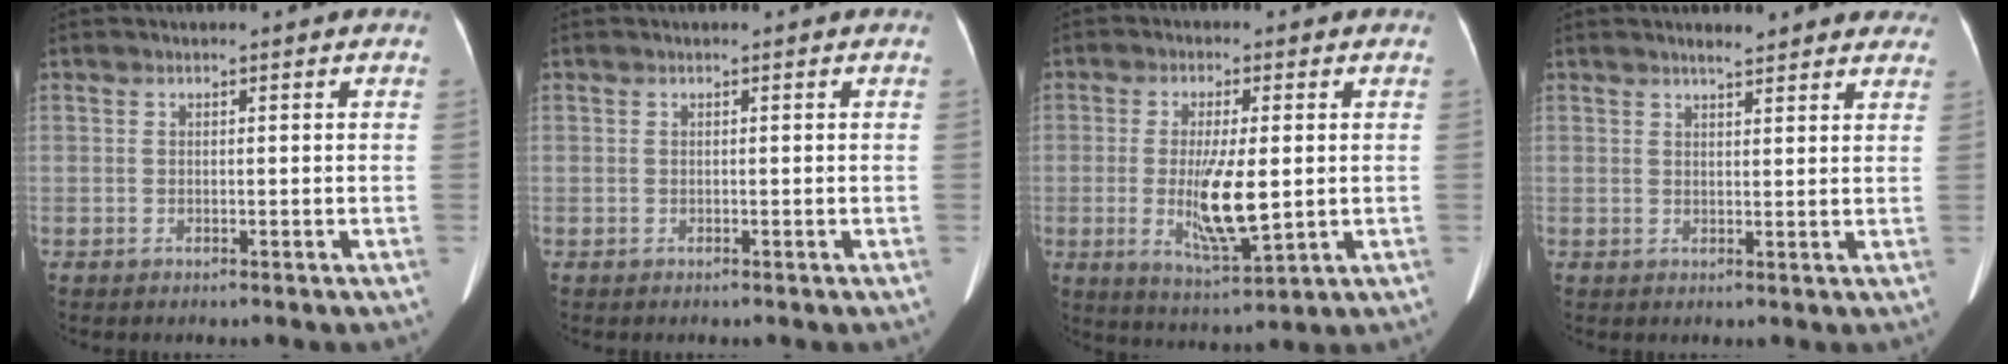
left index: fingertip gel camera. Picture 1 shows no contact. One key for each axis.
{"total": 0.0}
{"total": 9.1, "fx": -0.5, "fy": 1.9, "fz": 8.8, "tx": -0.169, "ty": -0.022, "tz": -0.002}
{"total": 6.9, "fx": 6.1, "fy": 1.4, "fz": 2.8, "tx": -0.024, "ty": 0.008, "tz": 0.066}